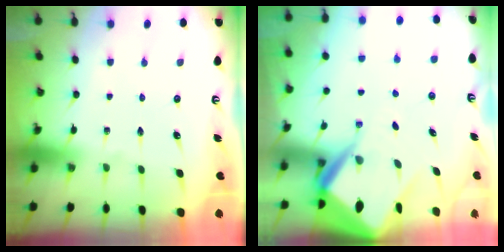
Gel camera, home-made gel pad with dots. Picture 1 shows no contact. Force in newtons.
{"total": 10.7, "press": 10.7, "slide": 1.1}